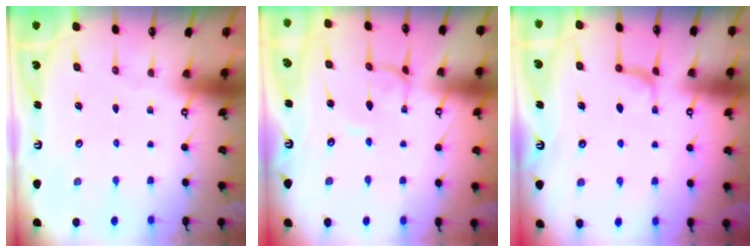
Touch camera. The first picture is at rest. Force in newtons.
{"total": 2.2, "press": 2.2, "slide": 0.1}
{"total": 2.9, "press": 2.7, "slide": 0.9}